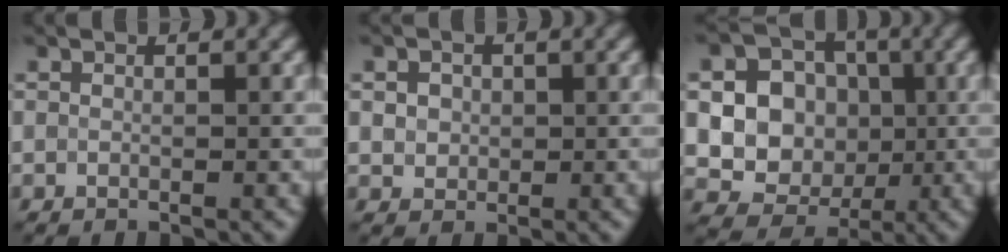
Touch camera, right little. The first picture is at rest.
{"total": 2.9, "force": [1.0, 2.3, 1.4], "torque": [-0.024, 0.013, 0.008]}
{"total": 11.0, "force": [0.2, 10.2, 4.1], "torque": [-0.095, 0.026, -0.010]}